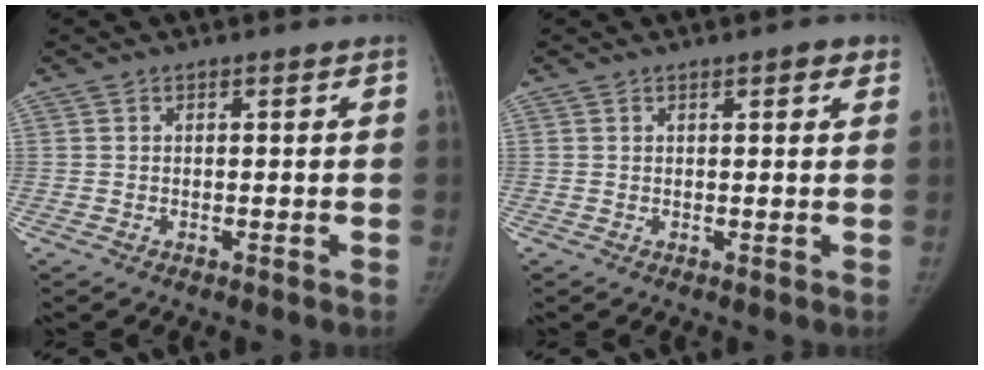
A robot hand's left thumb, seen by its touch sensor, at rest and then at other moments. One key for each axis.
{"total": 2.2, "fx": 1.3, "fy": 0.6, "fz": 1.7, "tx": -0.013, "ty": -0.002, "tz": 0.013}